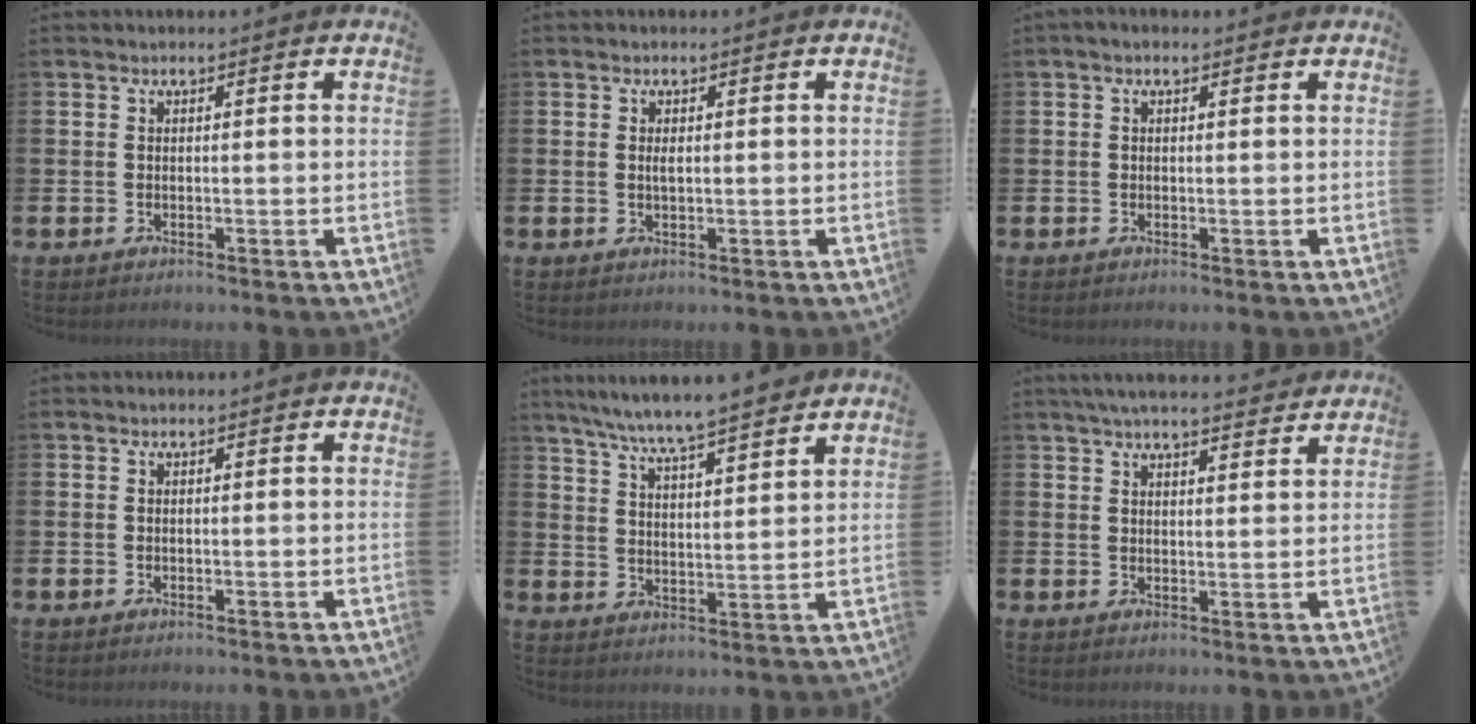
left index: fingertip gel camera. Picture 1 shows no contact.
{"total": 1.0, "force": [0.2, 0.3, 0.9], "torque": [-0.017, 0.002, 0.003]}
{"total": 0.7, "force": [0.2, 0.5, 0.6], "torque": [-0.001, 0.002, -0.001]}
{"total": 0.0}
{"total": 7.7, "force": [7.4, 0.1, 2.3], "torque": [-0.071, -0.041, 0.132]}
{"total": 4.8, "force": [4.6, 0.3, 1.2], "torque": [-0.022, -0.021, 0.081]}